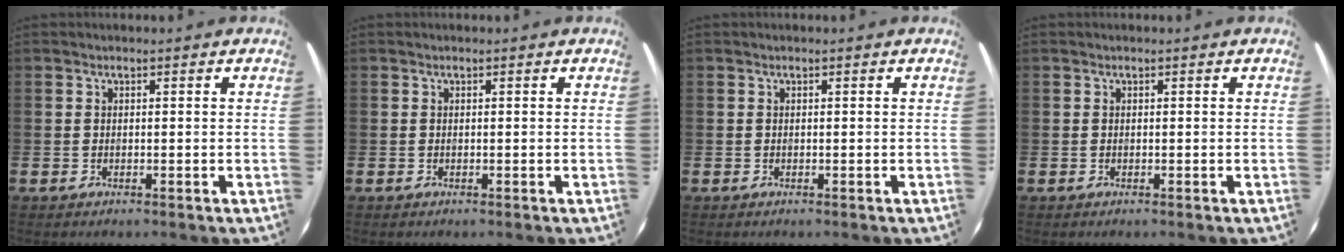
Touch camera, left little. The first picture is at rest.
{"total": 0.0}
{"total": 0.0}
{"total": 0.0}